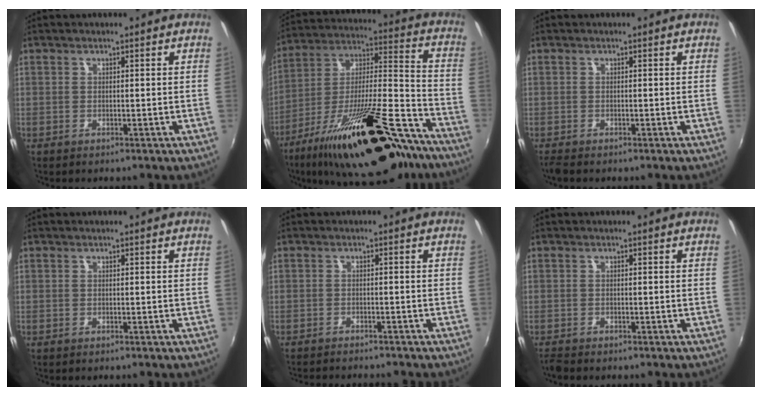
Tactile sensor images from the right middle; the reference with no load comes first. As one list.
[{"total": 29.4, "force": [-20.7, 7.8, 19.3], "torque": [-0.313, -0.017, -0.311]}, {"total": 1.5, "force": [-1.3, 0.3, 0.6], "torque": [-0.015, -0.009, -0.024]}, {"total": 0.0}, {"total": 5.8, "force": [-5.3, 0.6, 2.1], "torque": [-0.051, -0.012, -0.080]}, {"total": 1.5, "force": [-1.4, 0.2, 0.4], "torque": [-0.010, -0.010, -0.030]}]